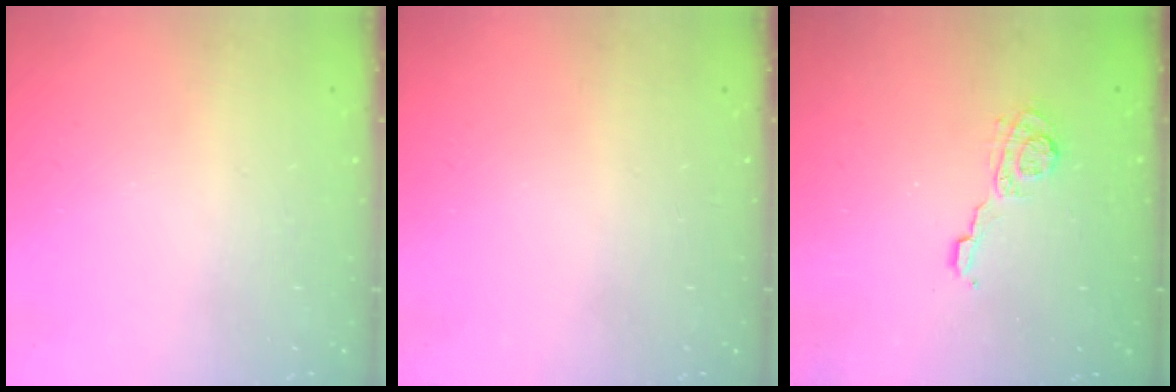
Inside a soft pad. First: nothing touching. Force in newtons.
{"total": 0.0}
{"total": 5.3, "press": 5.2, "slide": 0.8}